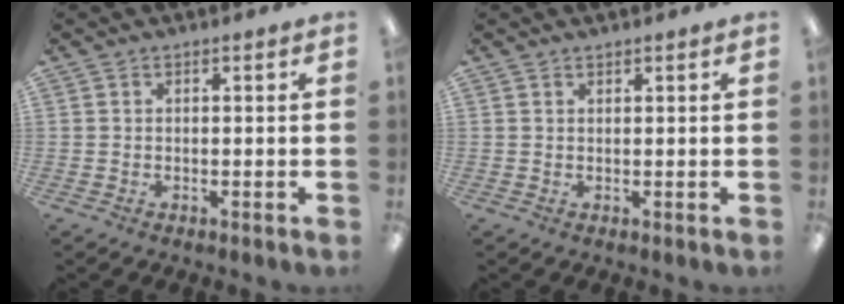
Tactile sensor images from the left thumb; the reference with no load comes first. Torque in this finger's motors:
{"motor_torque": [0.02, -0.06, -0.32, 0.02, 0.03]}